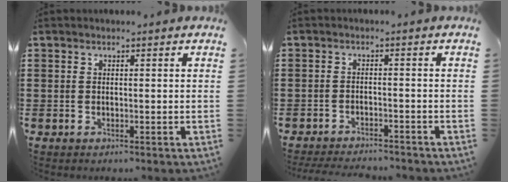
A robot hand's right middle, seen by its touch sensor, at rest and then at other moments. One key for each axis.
{"total": 2.8, "fx": -2.8, "fy": 0.1, "fz": 0.3, "tx": -0.008, "ty": -0.002, "tz": -0.057}